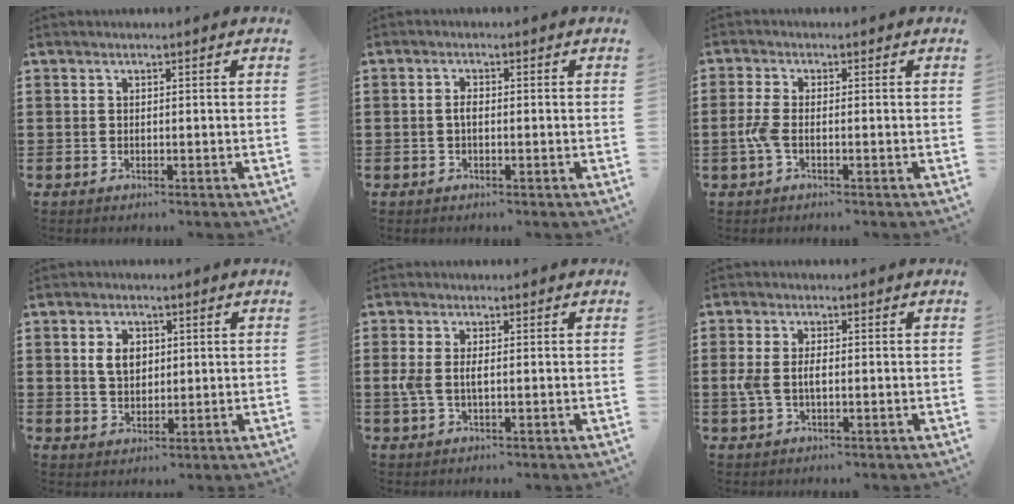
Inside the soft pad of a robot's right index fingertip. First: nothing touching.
{"total": 1.5, "force": [-0.3, 0.6, 1.3], "torque": [-0.032, -0.001, -0.009]}
{"total": 3.0, "force": [-1.0, 1.1, 2.6], "torque": [-0.074, -0.008, -0.025]}
{"total": 4.1, "force": [0.9, 2.9, 2.8], "torque": [-0.062, 0.012, 0.014]}
{"total": 2.8, "force": [-0.2, 1.3, 2.5], "torque": [-0.070, -0.004, -0.011]}
{"total": 3.4, "force": [-0.3, 1.7, 2.9], "torque": [-0.077, -0.004, -0.012]}